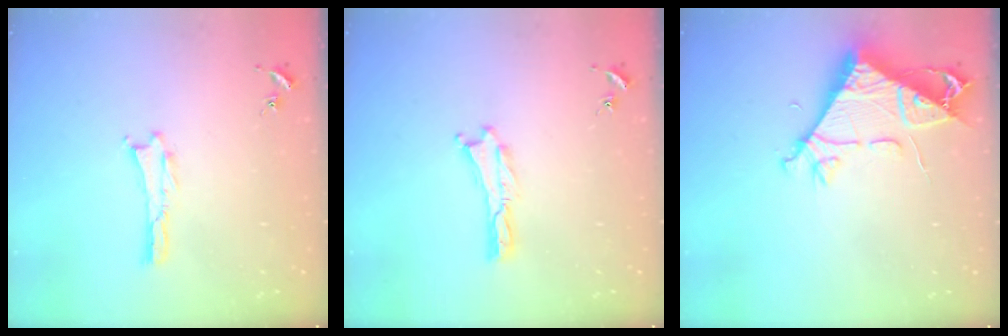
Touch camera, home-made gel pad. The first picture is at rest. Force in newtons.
{"total": 0.0}
{"total": 8.0, "press": 8.0, "slide": 0.7}